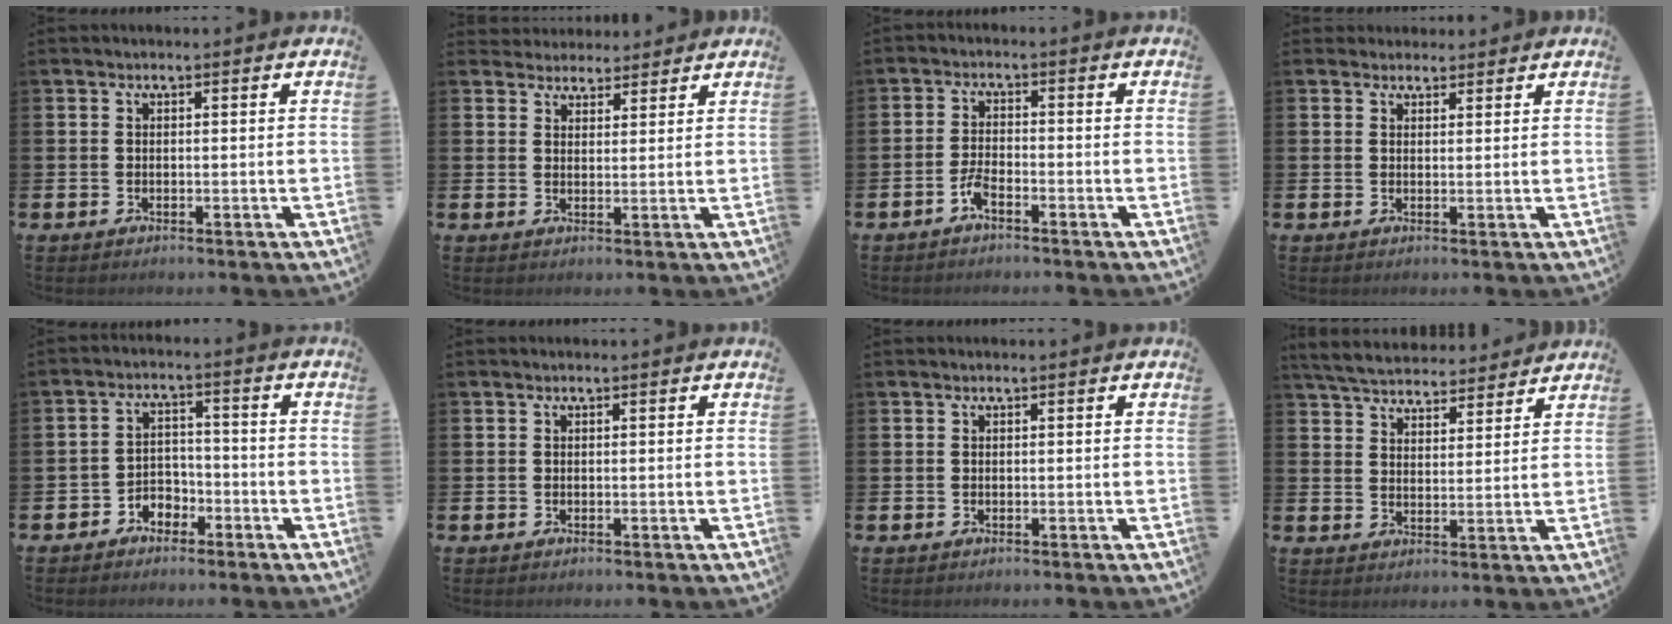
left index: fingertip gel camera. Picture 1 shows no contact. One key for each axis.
{"total": 3.5, "fx": 3.2, "fy": 1.2, "fz": -0.3, "tx": -0.005, "ty": -0.014, "tz": 0.060}
{"total": 2.5, "fx": -1.8, "fy": 0.7, "fz": 1.7, "tx": -0.033, "ty": 0.006, "tz": -0.034}
{"total": 2.3, "fx": 2.2, "fy": 0.9, "fz": -0.1, "tx": 0.013, "ty": -0.009, "tz": 0.038}
{"total": 3.0, "fx": -2.4, "fy": 1.7, "fz": 0.2, "tx": -0.017, "ty": 0.002, "tz": -0.055}
{"total": 0.0}
{"total": 0.0}
{"total": 5.7, "fx": 5.5, "fy": 1.2, "fz": 0.7, "tx": -0.043, "ty": -0.028, "tz": 0.100}